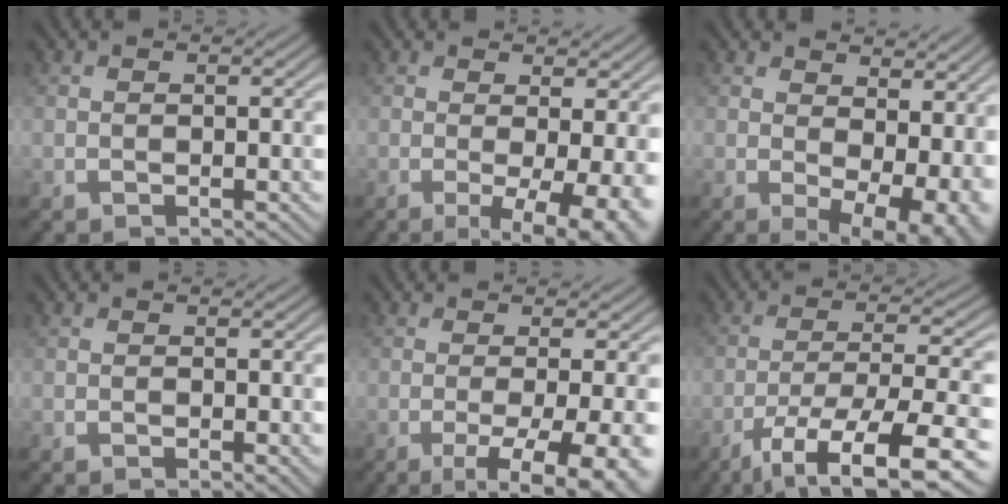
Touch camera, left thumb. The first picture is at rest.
{"total": 7.6, "force": [-0.7, 2.2, 7.3], "torque": [-0.102, -0.007, -0.007]}
{"total": 10.1, "force": [1.5, 5.5, 8.4], "torque": [-0.107, -0.018, 0.043]}
{"total": 0.7, "force": [0.1, 0.3, 0.6], "torque": [-0.007, -0.002, 0.001]}
{"total": 9.0, "force": [-2.7, 2.4, 8.3], "torque": [-0.111, -0.007, -0.031]}
{"total": 12.5, "force": [-7.6, 3.0, 9.5], "torque": [-0.173, -0.016, -0.111]}